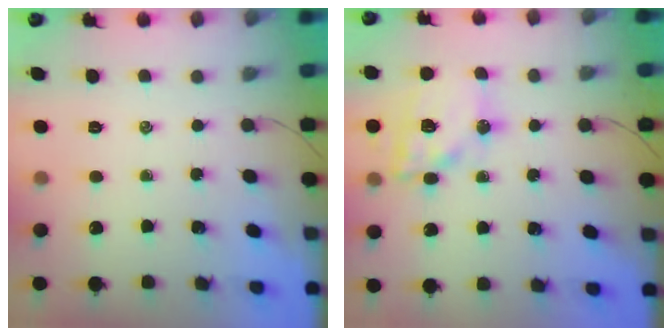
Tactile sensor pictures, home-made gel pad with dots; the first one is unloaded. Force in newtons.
{"total": 16.3, "press": 16.0, "slide": 3.3}